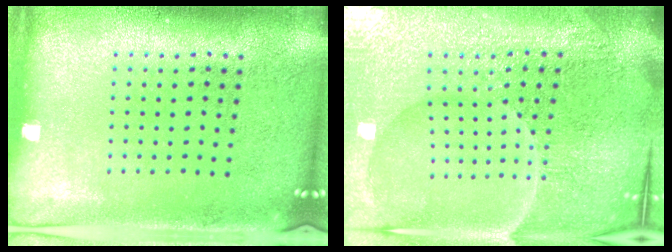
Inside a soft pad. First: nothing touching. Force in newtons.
{"total": 6.0, "press": 5.5, "slide": 2.4}